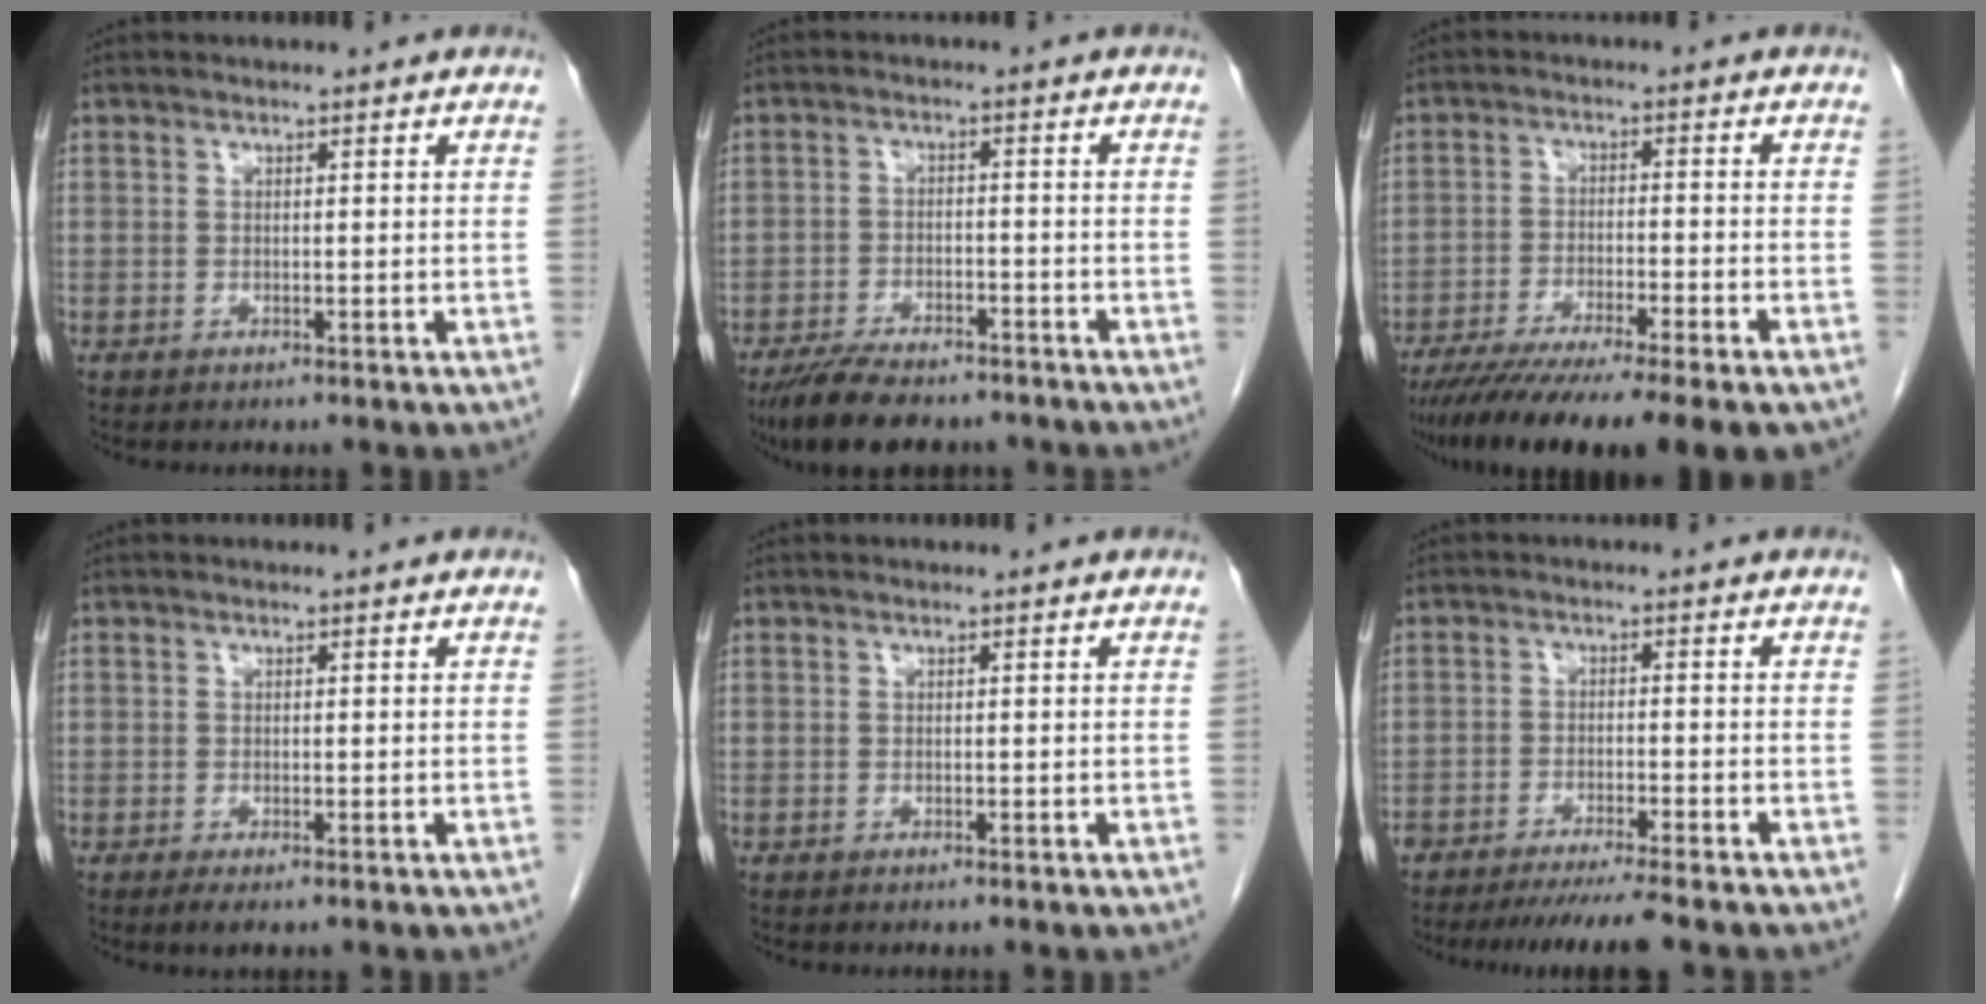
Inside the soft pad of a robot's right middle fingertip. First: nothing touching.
{"total": 10.2, "force": [-8.3, 3.3, 5.0], "torque": [-0.084, -0.014, -0.132]}
{"total": 16.5, "force": [-12.6, 1.6, 10.5], "torque": [-0.144, -0.035, -0.197]}
{"total": 1.3, "force": [-0.8, 0.3, 0.9], "torque": [-0.019, -0.004, -0.010]}
{"total": 0.0}
{"total": 8.0, "force": [-6.9, -0.3, 4.0], "torque": [-0.046, -0.018, -0.107]}